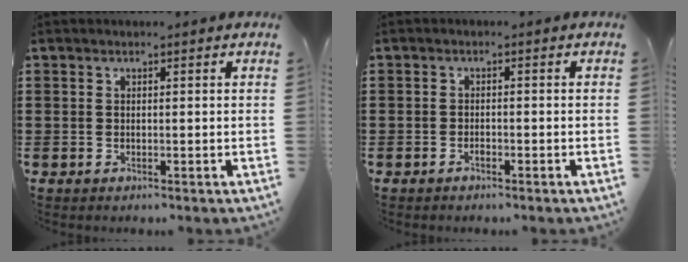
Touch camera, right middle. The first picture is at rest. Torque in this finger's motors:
{"motor_torque": [-0.12, -0.23, 0.00, 0.00]}